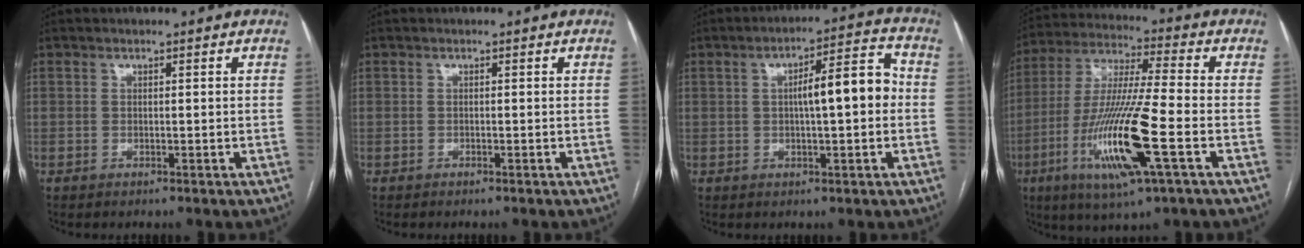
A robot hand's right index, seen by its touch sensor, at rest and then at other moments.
{"total": 0.0}
{"total": 8.6, "force": [0.3, 1.7, 8.4], "torque": [-0.128, 0.028, 0.003]}
{"total": 17.6, "force": [-5.8, 0.7, 16.5], "torque": [-0.340, -0.023, -0.107]}